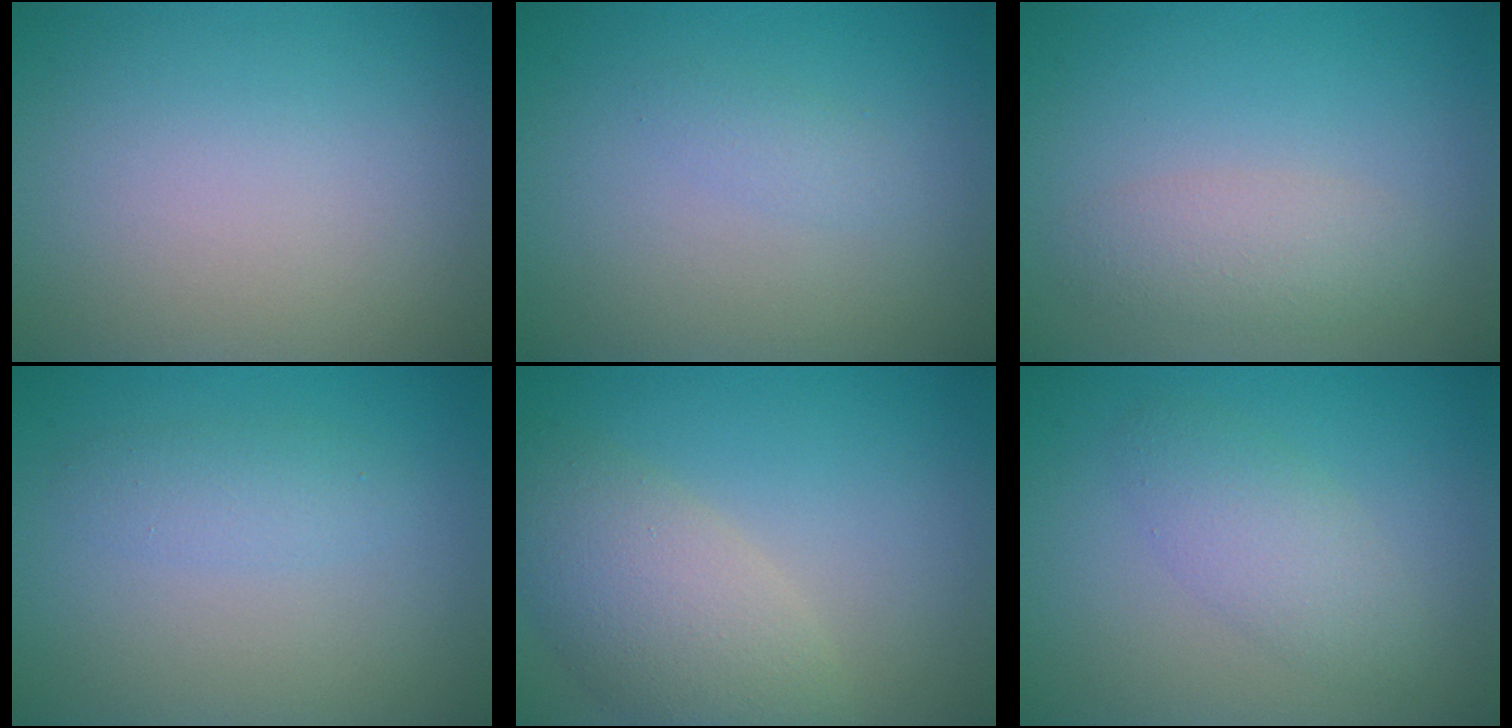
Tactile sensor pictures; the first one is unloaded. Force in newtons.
{"total": 1.0, "press": 1.0, "slide": 0.0}
{"total": 2.3, "press": 2.3, "slide": 0.2}
{"total": 1.6, "press": 1.6, "slide": 0.0}
{"total": 5.9, "press": 5.8, "slide": 0.7}
{"total": 2.8, "press": 2.8, "slide": 0.2}